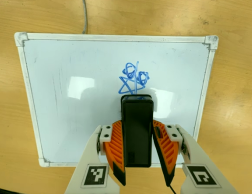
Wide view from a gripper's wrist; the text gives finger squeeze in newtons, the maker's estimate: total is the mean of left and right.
{"total": 5.8, "left": 4.5, "right": 7.1}